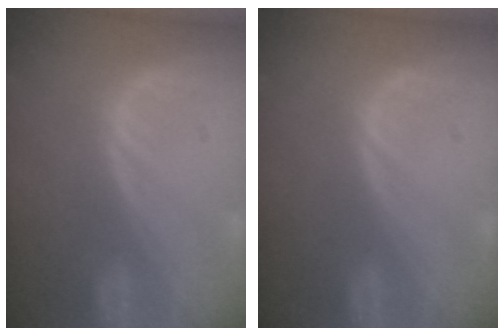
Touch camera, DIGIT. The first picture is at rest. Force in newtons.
{"total": 0.0}